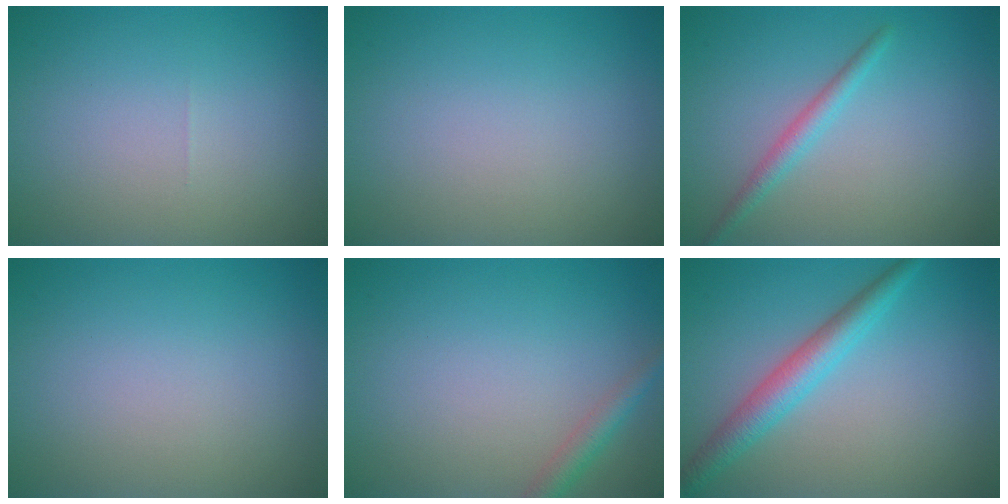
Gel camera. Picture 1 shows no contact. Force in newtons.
{"total": 0.0}
{"total": 1.8, "press": 1.8, "slide": 0.0}
{"total": 0.0}
{"total": 1.9, "press": 1.9, "slide": 0.0}
{"total": 3.7, "press": 3.7, "slide": 0.1}